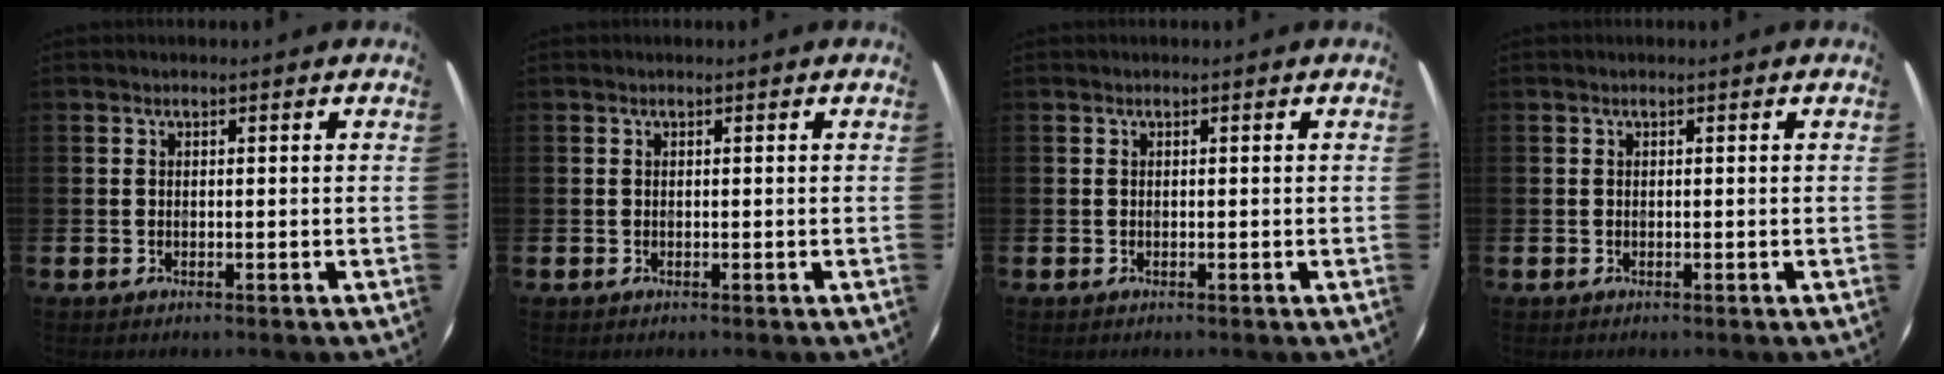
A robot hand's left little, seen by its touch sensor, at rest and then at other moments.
{"total": 0.0}
{"total": 0.0}
{"total": 0.0}